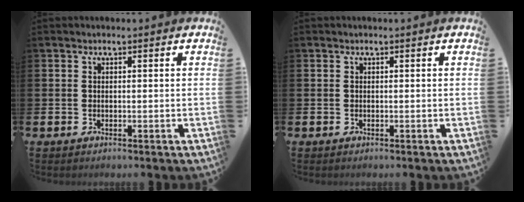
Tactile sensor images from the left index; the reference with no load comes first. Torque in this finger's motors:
{"motor_torque": [0.00, 0.00, 0.01, 0.01]}